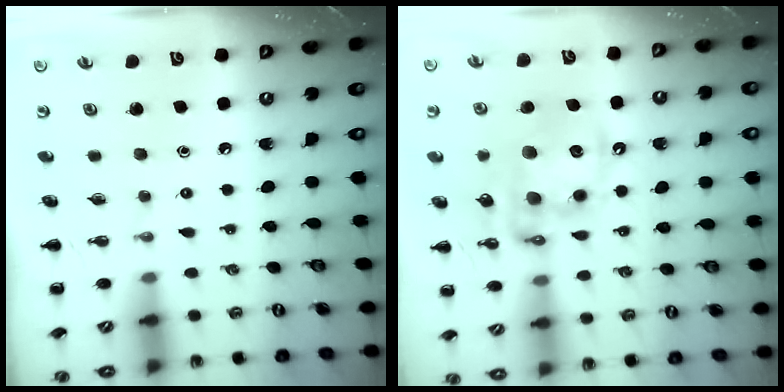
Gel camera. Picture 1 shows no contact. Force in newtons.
{"total": 15.1, "press": 14.7, "slide": 3.7}